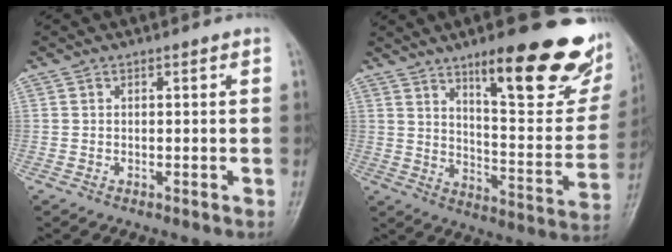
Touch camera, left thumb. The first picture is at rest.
{"total": 25.9, "force": [15.9, 7.3, 19.2], "torque": [-0.218, -0.080, 0.231]}